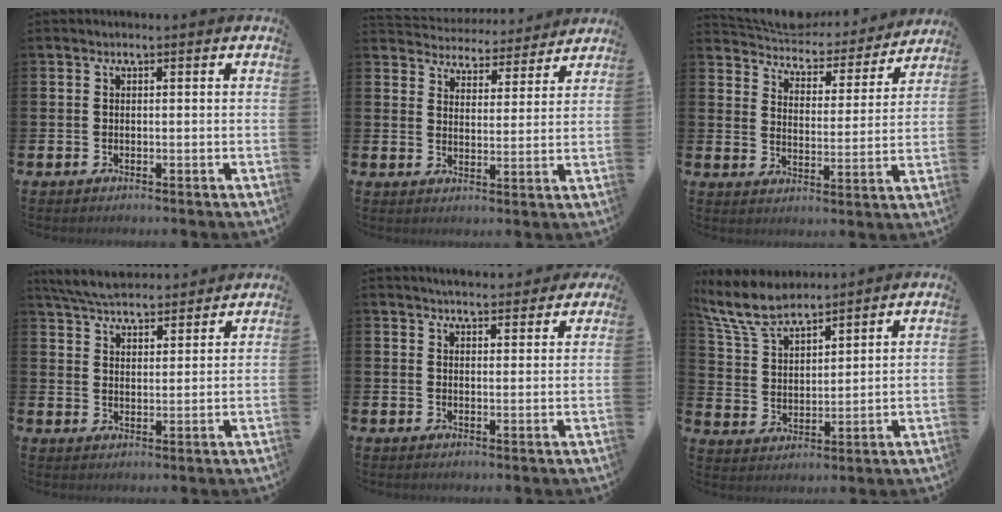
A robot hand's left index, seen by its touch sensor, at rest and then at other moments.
{"total": 4.8, "force": [4.6, 1.2, -0.4], "torque": [-0.016, -0.042, 0.080]}
{"total": 5.3, "force": [5.1, 1.4, 0.4], "torque": [-0.044, -0.042, 0.085]}
{"total": 6.3, "force": [6.1, 1.0, 1.3], "torque": [-0.052, -0.024, 0.114]}
{"total": 3.8, "force": [3.6, 0.8, 0.5], "torque": [-0.008, -0.017, 0.065]}
{"total": 8.2, "force": [7.4, 2.1, 2.9], "torque": [-0.092, -0.025, 0.138]}